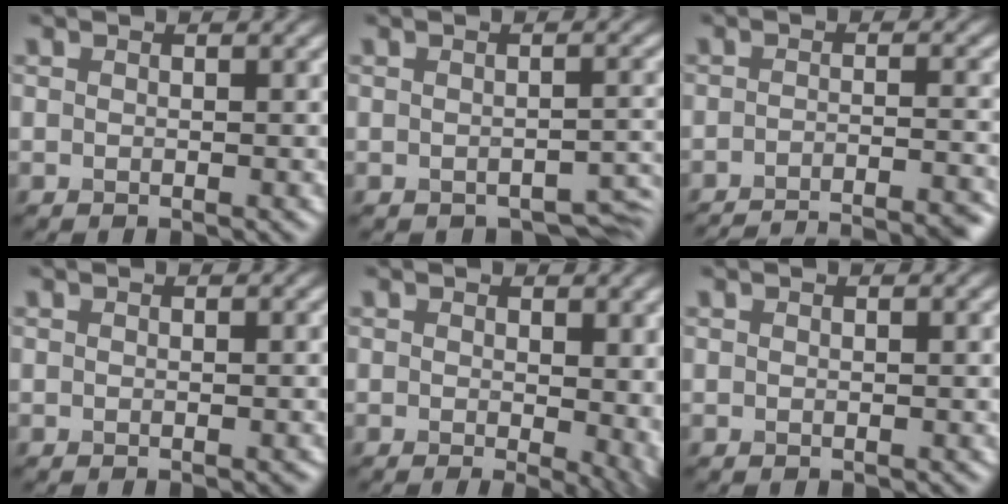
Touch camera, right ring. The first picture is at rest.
{"total": 2.5, "force": [-1.7, 1.2, 1.4], "torque": [-0.012, -0.010, -0.016]}
{"total": 10.6, "force": [-9.5, 2.4, 3.8], "torque": [-0.028, 0.000, -0.110]}
{"total": 0.6, "force": [-0.4, 0.1, 0.5], "torque": [-0.004, 0.000, -0.005]}
{"total": 5.6, "force": [-0.4, 2.4, 5.0], "torque": [-0.042, -0.007, -0.002]}
{"total": 0.0}